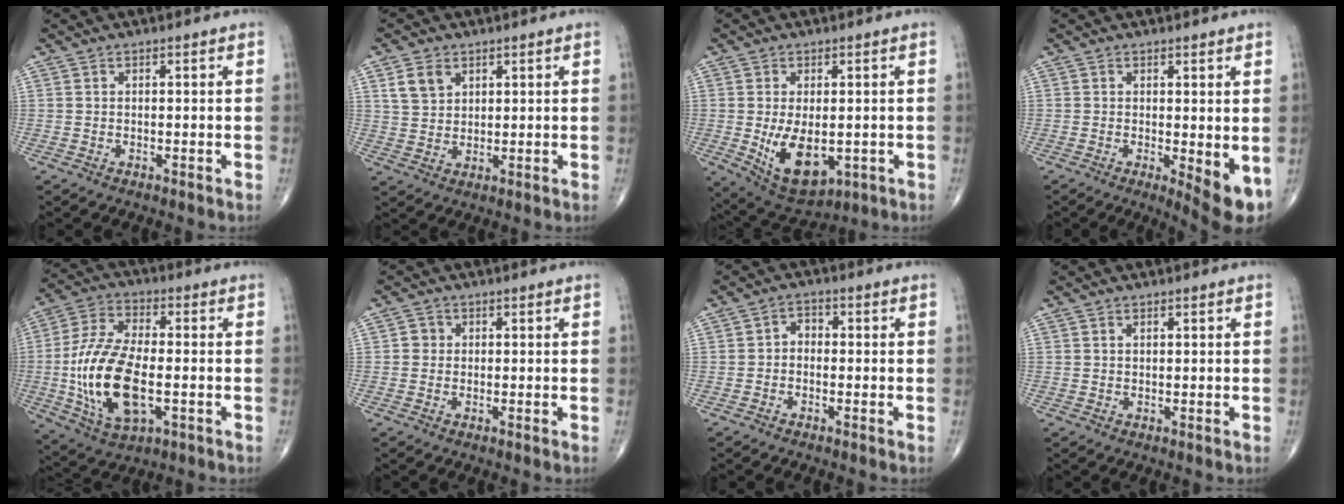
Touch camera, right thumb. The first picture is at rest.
{"total": 5.0, "force": [2.5, 3.6, 2.5], "torque": [-0.036, -0.009, 0.053]}
{"total": 11.1, "force": [-1.7, 6.1, 9.1], "torque": [-0.141, -0.015, -0.007]}
{"total": 6.4, "force": [-0.8, 2.0, 6.0], "torque": [-0.081, -0.018, -0.008]}
{"total": 18.1, "force": [-2.9, 8.8, 15.5], "torque": [-0.315, 0.009, -0.047]}
{"total": 1.8, "force": [0.1, 1.8, 0.5], "torque": [0.002, 0.004, -0.002]}
{"total": 2.6, "force": [-0.5, 2.0, 1.6], "torque": [-0.010, 0.015, -0.021]}
{"total": 0.9, "force": [0.4, 0.5, 0.6], "torque": [-0.007, -0.002, 0.006]}